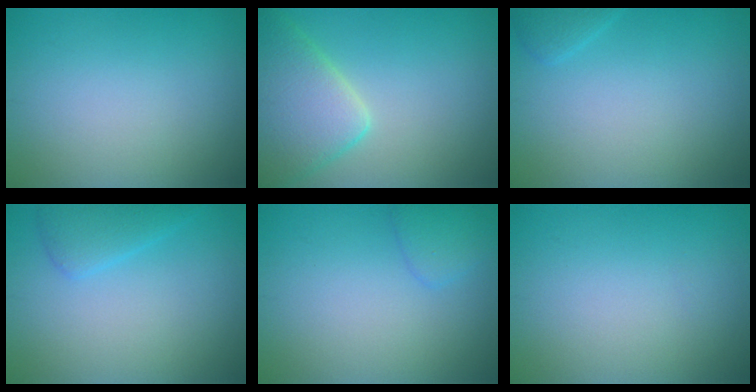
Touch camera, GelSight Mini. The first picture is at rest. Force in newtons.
{"total": 7.2, "press": 7.2, "slide": 0.5}
{"total": 0.9, "press": 0.9, "slide": 0.1}
{"total": 2.4, "press": 2.4, "slide": 0.1}
{"total": 1.5, "press": 1.5, "slide": 0.0}
{"total": 0.0}